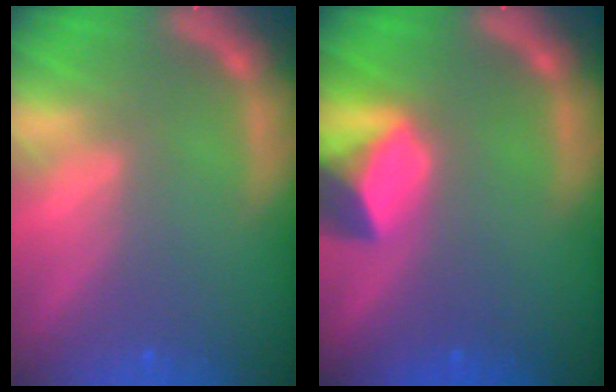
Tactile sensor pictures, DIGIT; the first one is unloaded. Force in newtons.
{"total": 4.9}